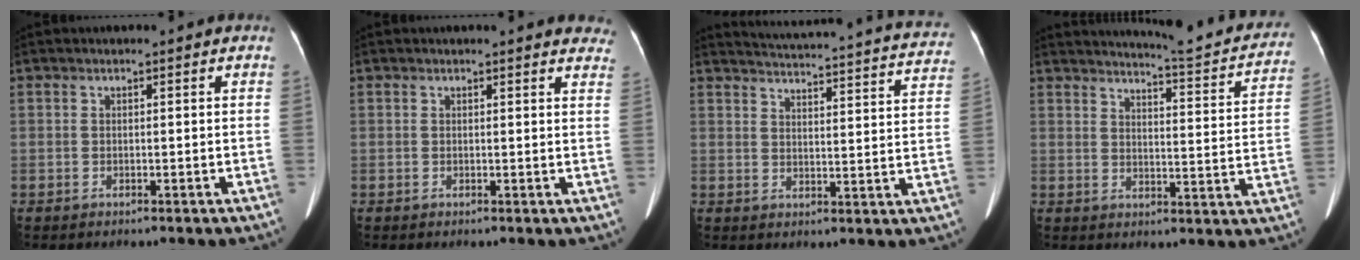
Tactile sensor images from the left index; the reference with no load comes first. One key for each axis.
{"total": 7.7, "fx": 7.3, "fy": 2.0, "fz": 1.5, "tx": 0.012, "ty": -0.018, "tz": 0.046}
{"total": 25.0, "fx": 23.6, "fy": 2.6, "fz": 7.9, "tx": -0.119, "ty": -0.057, "tz": 0.272}
{"total": 16.6, "fx": 15.6, "fy": 1.3, "fz": 5.5, "tx": -0.070, "ty": -0.052, "tz": 0.177}